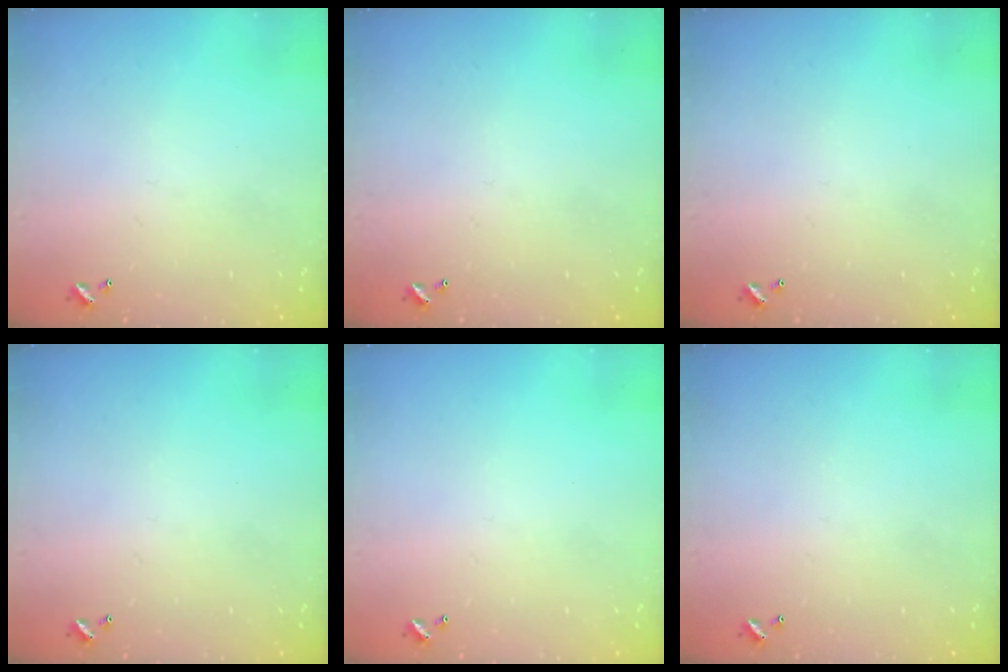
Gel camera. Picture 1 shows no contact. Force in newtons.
{"total": 0.0}
{"total": 0.0}
{"total": 0.0}
{"total": 0.0}
{"total": 0.0}